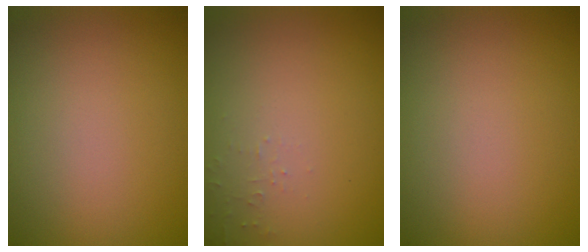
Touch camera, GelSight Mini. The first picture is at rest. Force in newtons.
{"total": 0.8, "press": 0.7, "slide": 0.1}
{"total": 0.0}